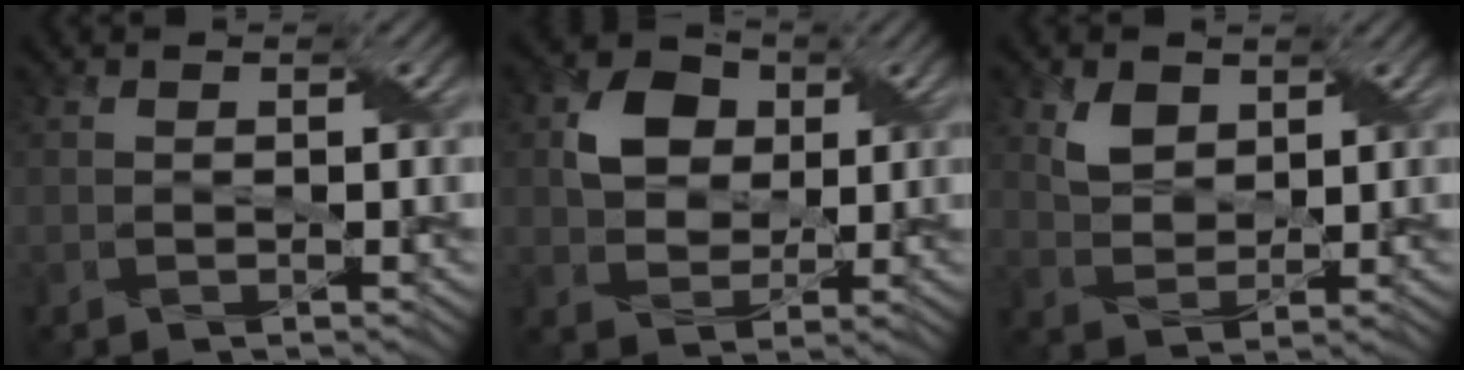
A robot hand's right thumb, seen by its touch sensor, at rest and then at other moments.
{"total": 6.3, "force": [1.6, 5.0, 3.4], "torque": [-0.077, 0.009, 0.022]}
{"total": 4.0, "force": [2.1, 2.6, 2.1], "torque": [-0.053, -0.003, 0.042]}